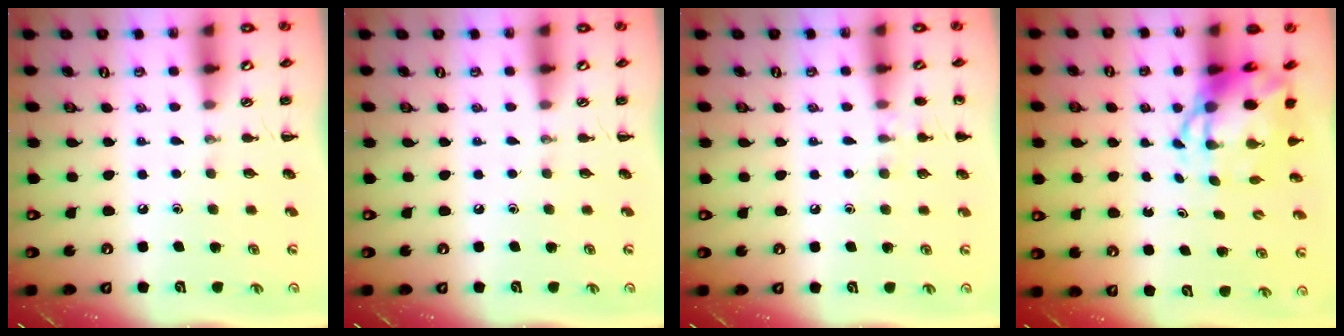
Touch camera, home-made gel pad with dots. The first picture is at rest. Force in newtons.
{"total": 0.0}
{"total": 5.6, "press": 5.4, "slide": 1.4}
{"total": 6.6, "press": 6.4, "slide": 1.8}